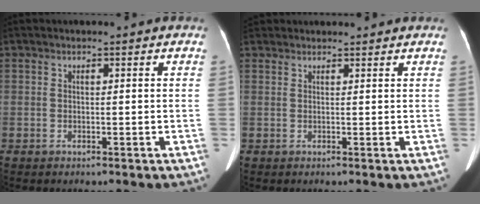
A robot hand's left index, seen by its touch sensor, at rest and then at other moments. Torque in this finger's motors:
{"motor_torque": [0.95, -1.19, 0.68, 0.17]}